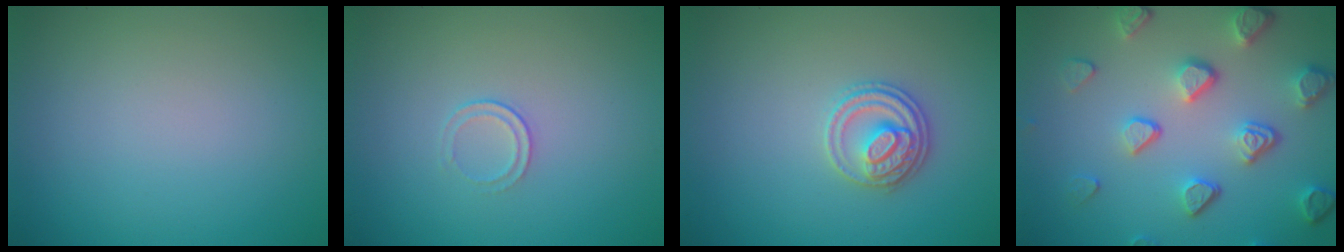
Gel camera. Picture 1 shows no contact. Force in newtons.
{"total": 1.0, "press": 0.5, "slide": 0.9}
{"total": 2.8, "press": 2.7, "slide": 0.5}
{"total": 5.2, "press": 4.1, "slide": 3.2}